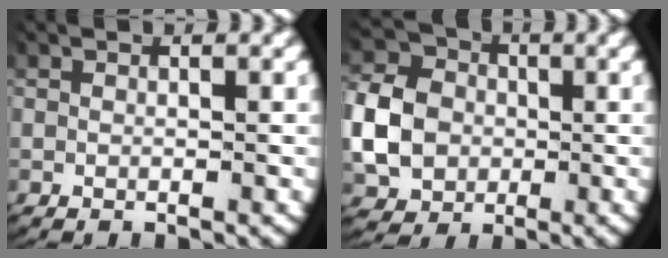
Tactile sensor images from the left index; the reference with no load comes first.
{"total": 7.6, "force": [-0.2, 6.5, 3.9], "torque": [-0.086, -0.017, 0.001]}